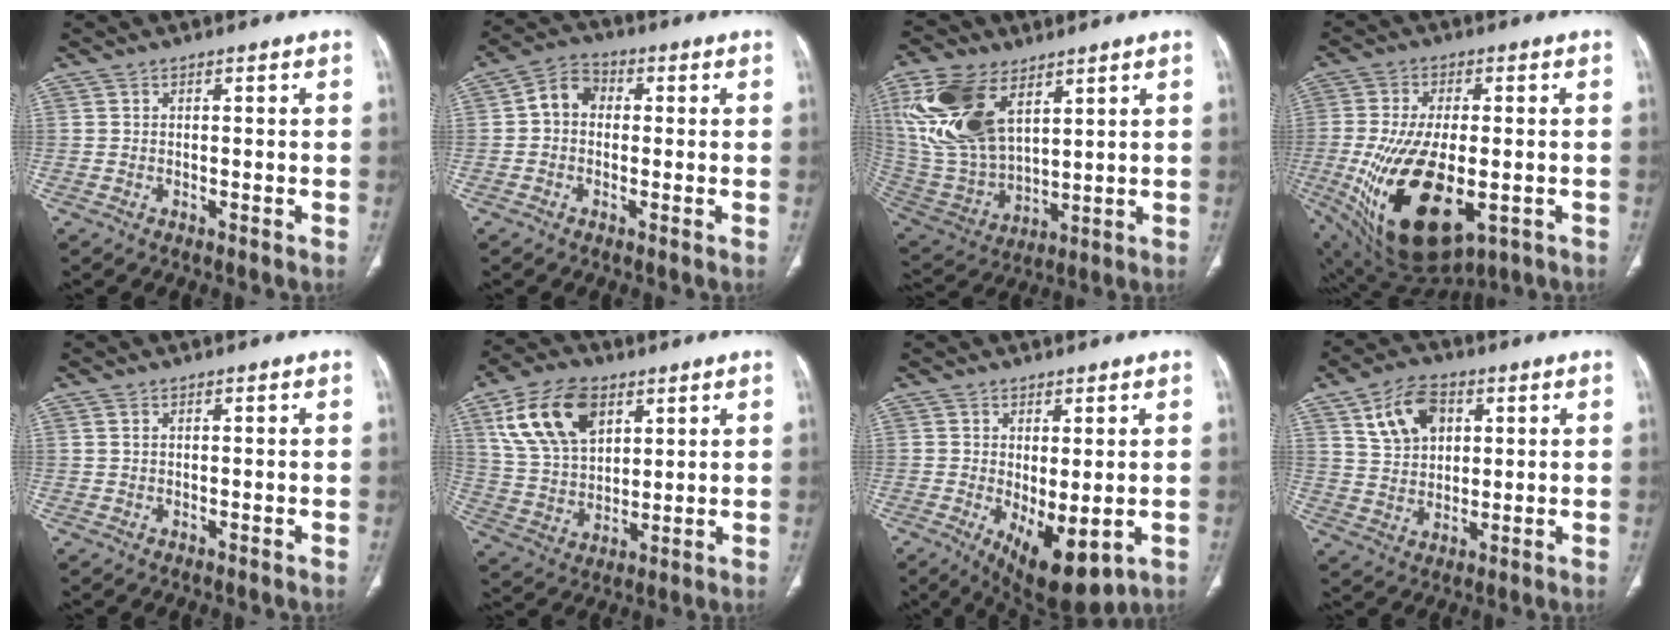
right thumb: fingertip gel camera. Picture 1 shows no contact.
{"total": 5.7, "force": [0.1, 4.5, 3.4], "torque": [-0.046, 0.018, -0.010]}
{"total": 20.4, "force": [9.3, 11.4, 14.2], "torque": [-0.291, -0.033, 0.193]}
{"total": 20.5, "force": [-5.0, 10.1, 17.1], "torque": [-0.327, -0.014, -0.056]}
{"total": 0.6, "force": [0.3, 0.3, 0.4], "torque": [-0.009, 0.007, 0.007]}
{"total": 16.1, "force": [7.4, 9.7, 10.5], "torque": [-0.175, -0.018, 0.147]}
{"total": 9.8, "force": [-2.0, 4.1, 8.6], "torque": [-0.127, -0.017, -0.010]}
{"total": 10.2, "force": [4.2, 6.8, 6.3], "torque": [-0.092, -0.008, 0.081]}